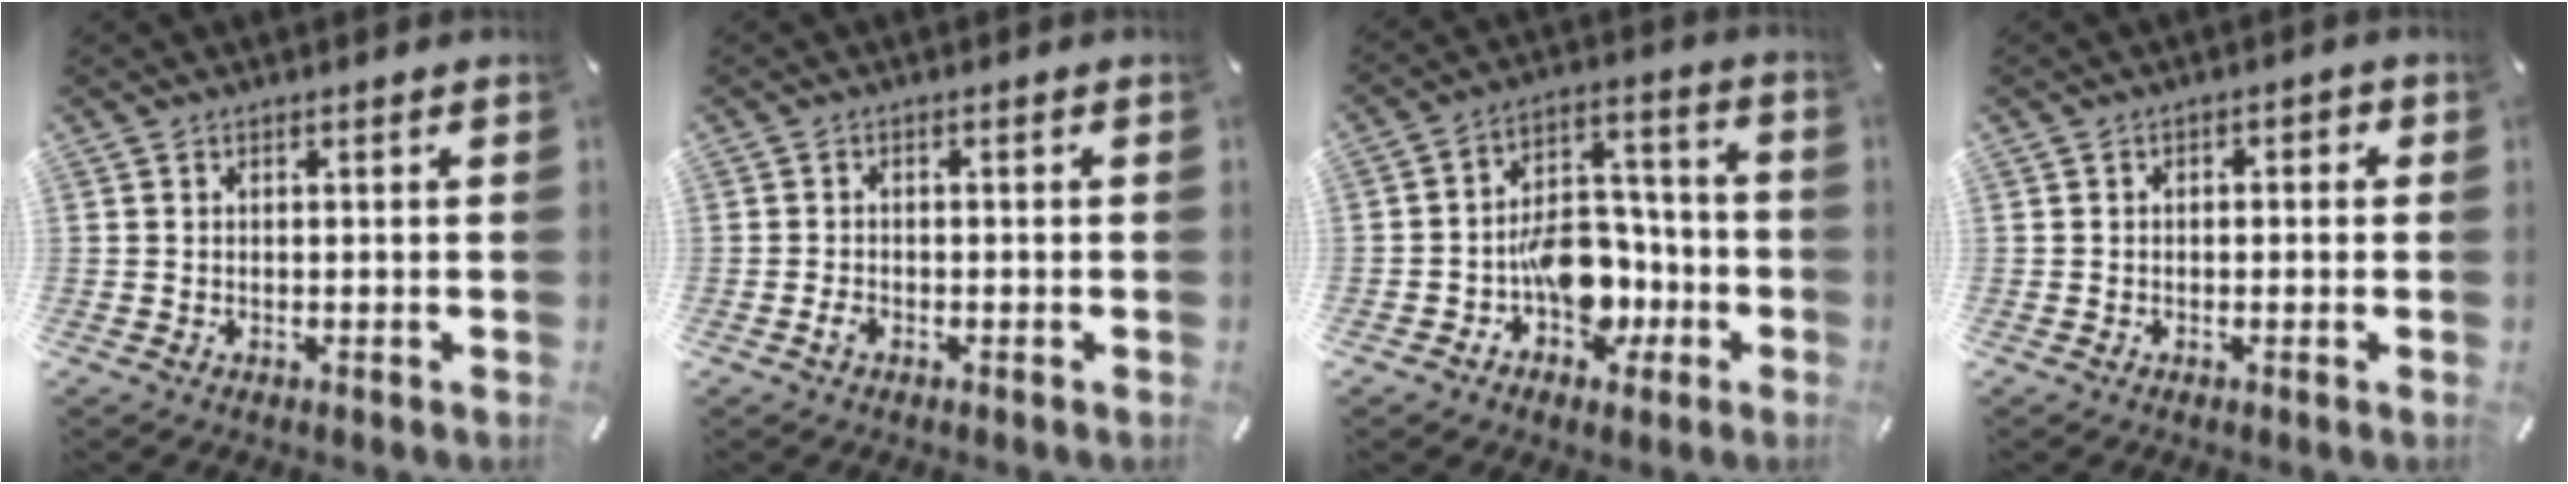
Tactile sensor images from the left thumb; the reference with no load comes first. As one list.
[{"total": 1.4, "force": [-0.9, 0.8, 0.7], "torque": [-0.014, 0.004, -0.018]}, {"total": 13.1, "force": [-4.2, 10.0, 7.3], "torque": [-0.095, 0.024, -0.064]}, {"total": 1.7, "force": [-0.9, 1.1, 0.9], "torque": [-0.018, 0.010, -0.021]}]